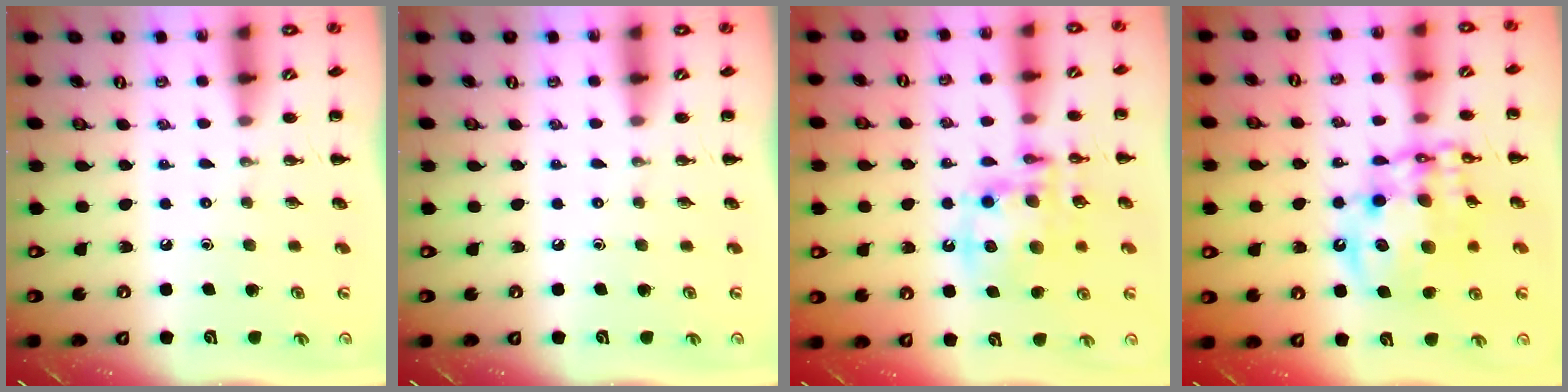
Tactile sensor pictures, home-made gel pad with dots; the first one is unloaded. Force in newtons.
{"total": 0.0}
{"total": 14.3, "press": 14.0, "slide": 3.1}
{"total": 16.3, "press": 15.8, "slide": 3.7}